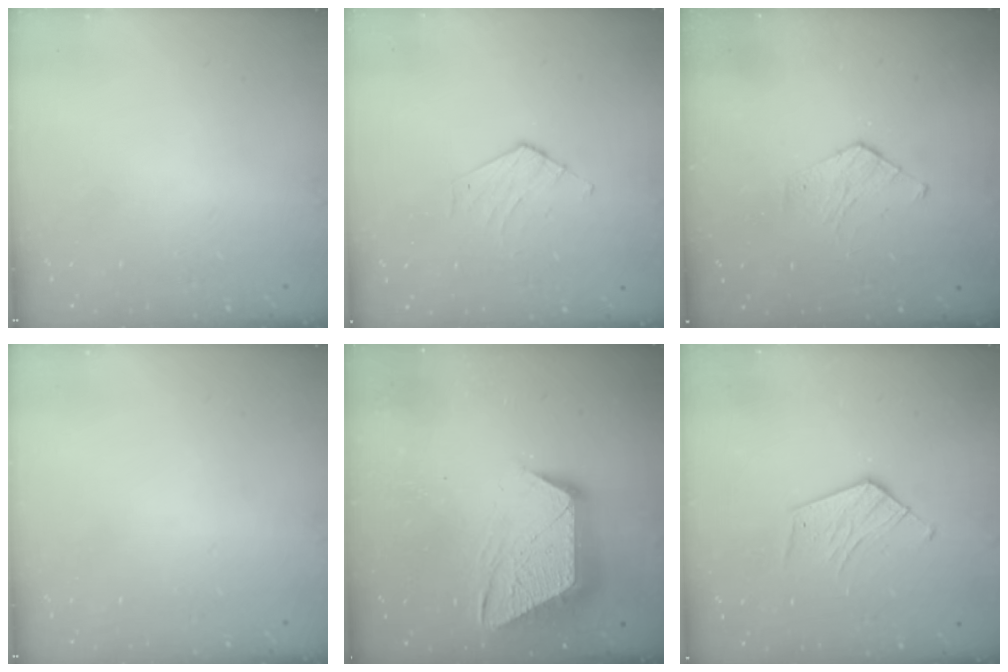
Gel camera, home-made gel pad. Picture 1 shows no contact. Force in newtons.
{"total": 3.5, "press": 3.5, "slide": 0.3}
{"total": 2.8, "press": 2.7, "slide": 0.3}
{"total": 0.0}
{"total": 13.5, "press": 13.4, "slide": 0.9}
{"total": 7.7, "press": 7.7, "slide": 0.2}